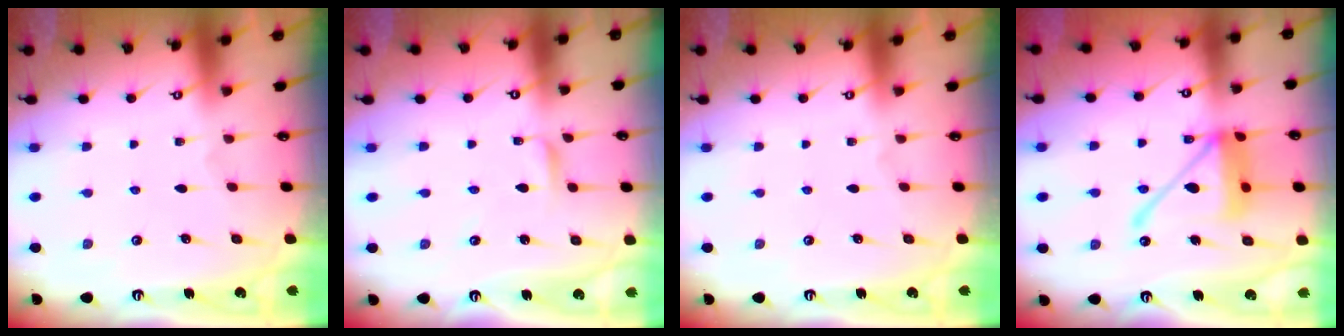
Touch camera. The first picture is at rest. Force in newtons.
{"total": 1.7, "press": 1.7, "slide": 0.1}
{"total": 0.0}
{"total": 15.1, "press": 15.0, "slide": 1.8}